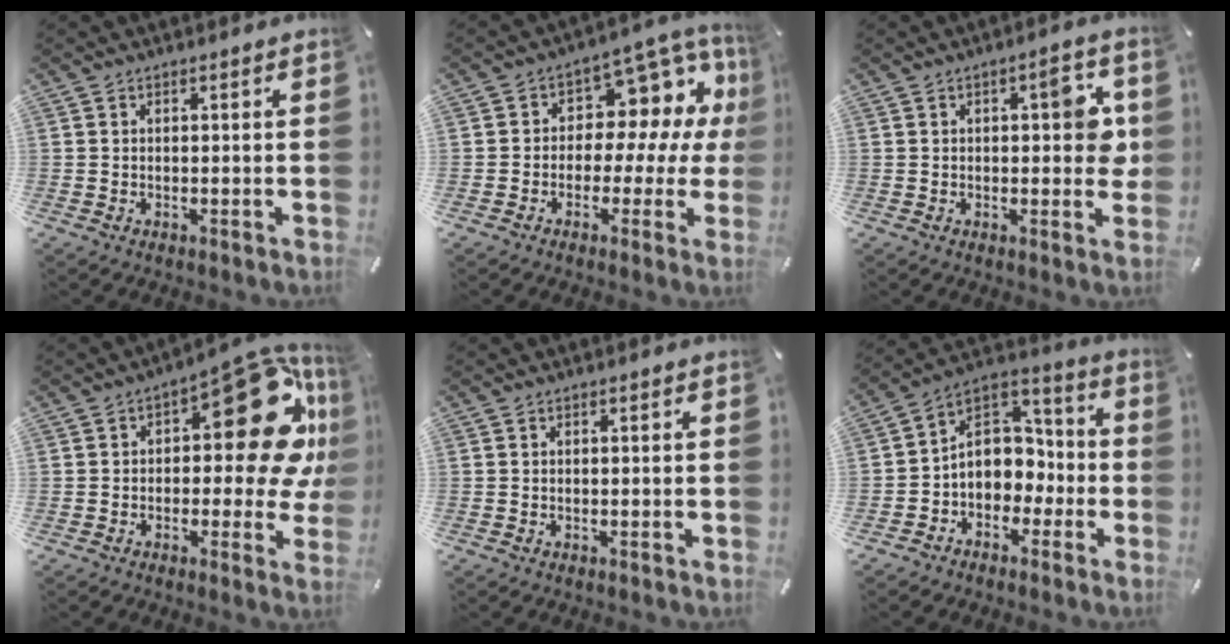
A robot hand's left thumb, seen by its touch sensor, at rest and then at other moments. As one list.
[{"total": 10.5, "force": [2.4, 7.7, 6.7], "torque": [-0.089, -0.029, 0.045]}, {"total": 7.7, "force": [1.4, 3.5, 6.8], "torque": [-0.078, -0.006, 0.014]}, {"total": 23.5, "force": [5.8, 11.6, 19.6], "torque": [-0.226, -0.039, 0.098]}, {"total": 0.0}, {"total": 9.1, "force": [-1.4, 8.4, 3.0], "torque": [-0.058, 0.004, -0.023]}]